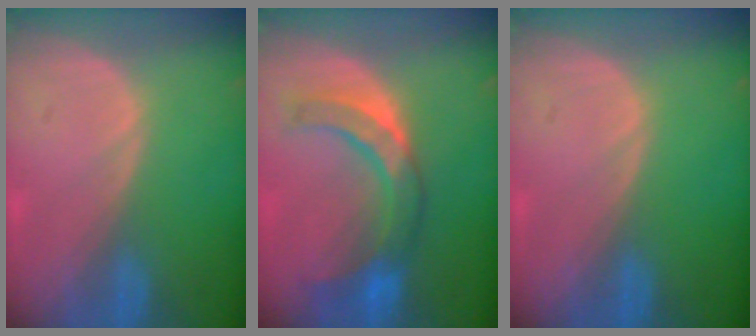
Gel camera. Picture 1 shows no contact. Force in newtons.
{"total": 7.9, "press": 7.9, "slide": 0.2}
{"total": 0.0}